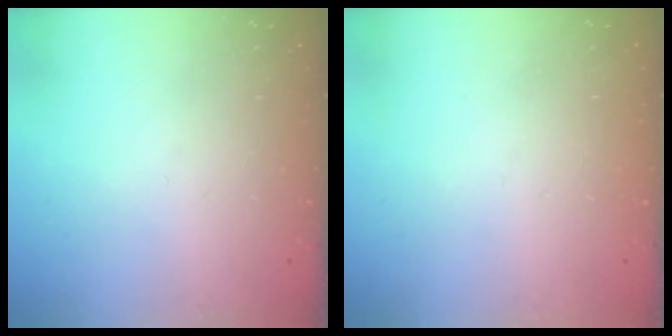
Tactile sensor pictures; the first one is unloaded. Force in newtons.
{"total": 0.0}